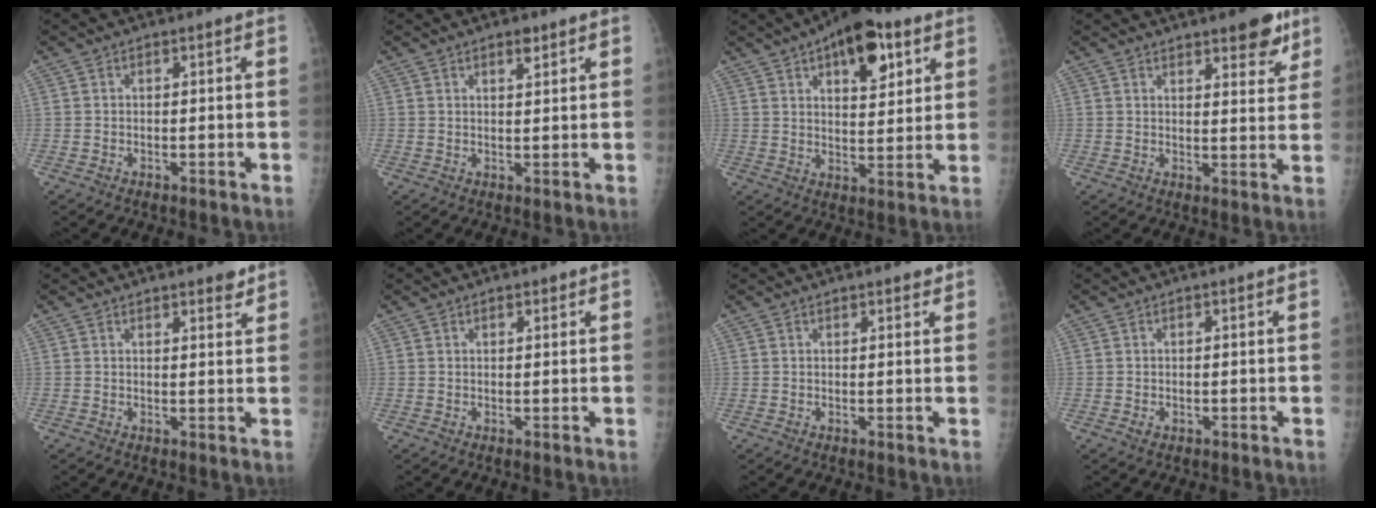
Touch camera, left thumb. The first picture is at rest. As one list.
[{"total": 2.5, "force": [1.7, 0.9, 1.6], "torque": [-0.019, -0.010, 0.026]}, {"total": 14.0, "force": [7.0, 6.4, 10.3], "torque": [-0.116, -0.019, 0.102]}, {"total": 7.8, "force": [5.2, 2.6, 5.3], "torque": [-0.045, -0.028, 0.066]}, {"total": 3.1, "force": [2.4, 1.0, 1.7], "torque": [-0.012, -0.014, 0.029]}, {"total": 1.2, "force": [0.8, 0.6, 0.7], "torque": [-0.005, -0.003, 0.010]}, {"total": 1.9, "force": [1.5, 0.6, 1.0], "torque": [-0.007, -0.005, 0.017]}, {"total": 1.1, "force": [-0.3, 0.8, 0.6], "torque": [-0.007, 0.003, -0.001]}]